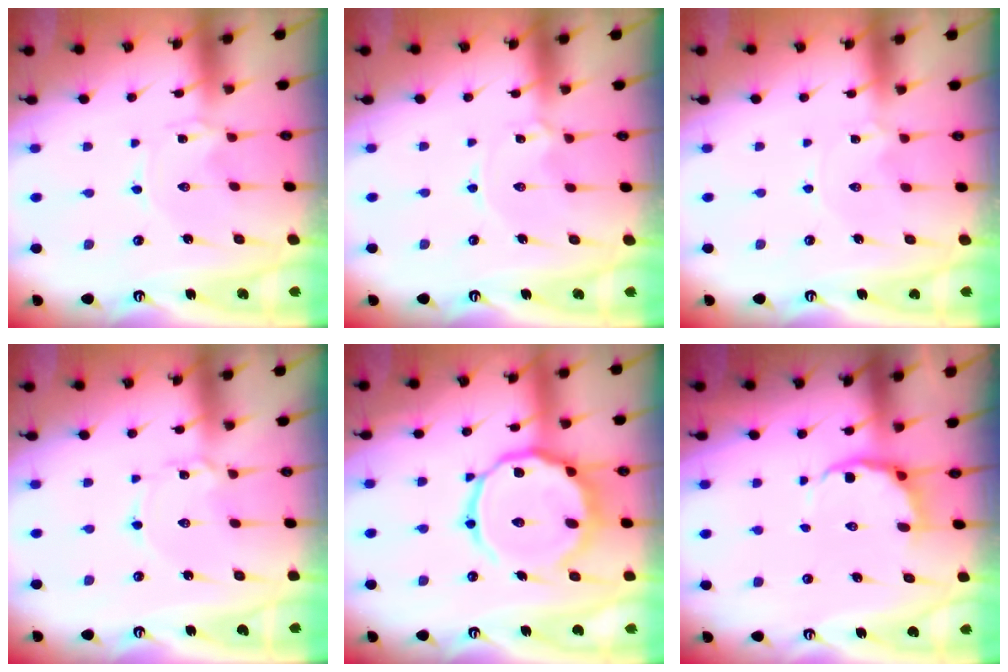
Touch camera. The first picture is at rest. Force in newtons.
{"total": 1.6, "press": 1.5, "slide": 0.2}
{"total": 1.4, "press": 1.4, "slide": 0.2}
{"total": 1.2, "press": 1.2, "slide": 0.1}
{"total": 18.2, "press": 18.1, "slide": 1.6}
{"total": 6.8, "press": 6.3, "slide": 2.6}